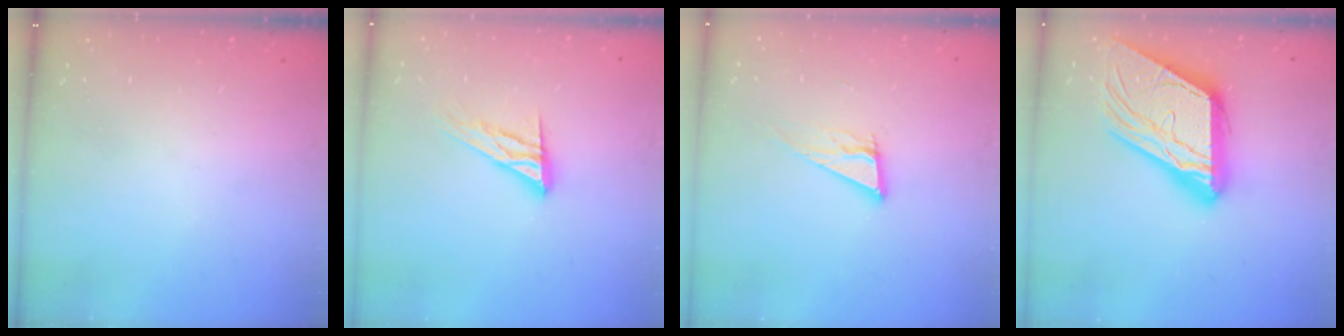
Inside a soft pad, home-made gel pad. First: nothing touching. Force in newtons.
{"total": 12.0, "press": 12.0, "slide": 1.0}
{"total": 9.2, "press": 8.4, "slide": 3.5}
{"total": 20.7, "press": 20.6, "slide": 2.1}